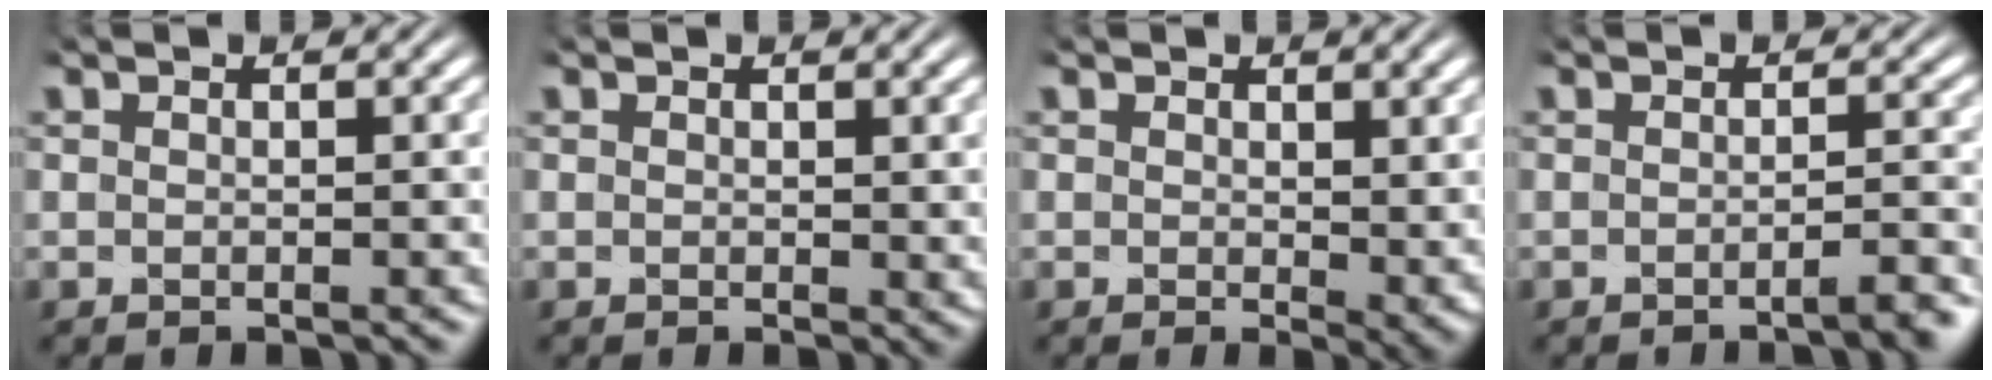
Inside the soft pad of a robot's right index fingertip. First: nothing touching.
{"total": 0.7, "force": [0.3, 0.4, 0.5], "torque": [-0.003, -0.006, 0.007]}
{"total": 1.6, "force": [0.4, 0.7, 1.4], "torque": [-0.015, -0.013, 0.010]}
{"total": 2.0, "force": [-1.6, 0.1, 1.1], "torque": [-0.014, 0.004, -0.032]}